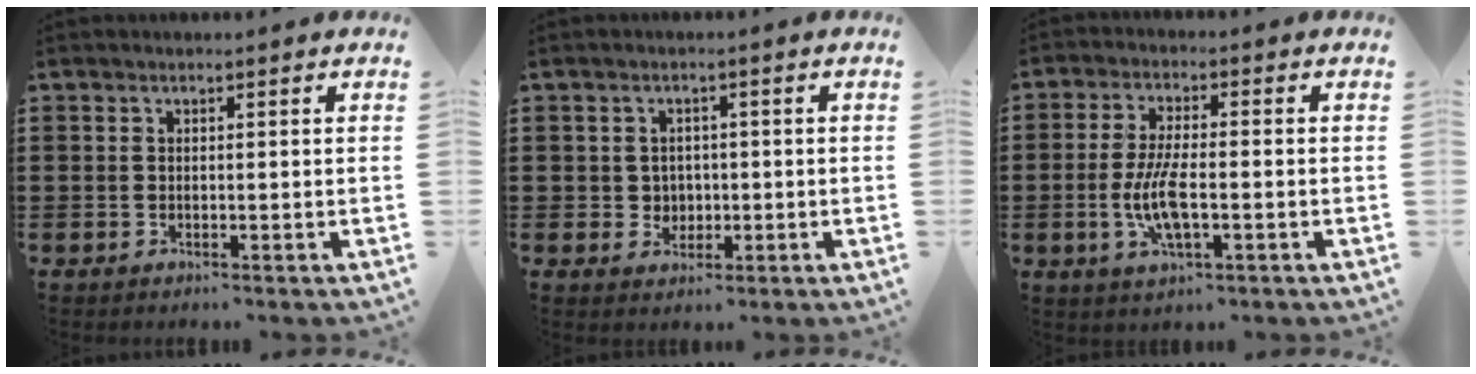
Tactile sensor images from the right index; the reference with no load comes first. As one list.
[{"total": 2.5, "force": [-0.1, 2.5, 0.5], "torque": [-0.021, 0.010, -0.005]}, {"total": 7.3, "force": [-1.6, 2.3, 6.7], "torque": [-0.147, -0.009, -0.035]}]